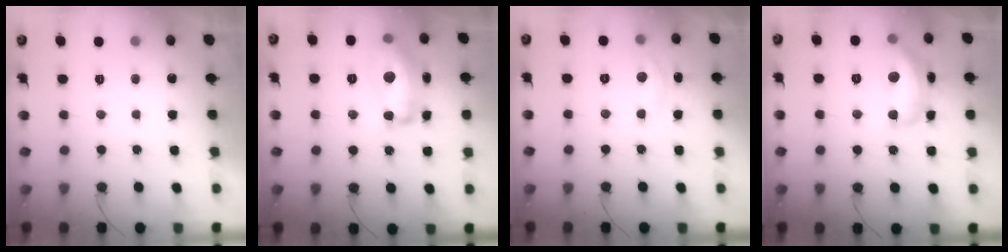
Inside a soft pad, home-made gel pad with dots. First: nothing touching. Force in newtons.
{"total": 15.3, "press": 15.2, "slide": 1.3}
{"total": 4.4, "press": 4.4, "slide": 0.5}
{"total": 14.2, "press": 14.2, "slide": 0.9}